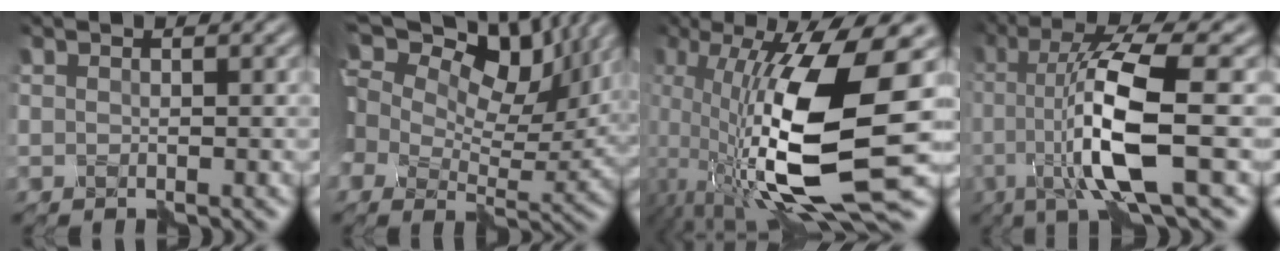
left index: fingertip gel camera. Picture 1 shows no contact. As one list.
[{"total": 15.7, "force": [7.9, 8.3, 10.7], "torque": [-0.242, 0.041, 0.112]}, {"total": 14.0, "force": [-2.9, 4.0, 13.1], "torque": [-0.250, -0.010, -0.054]}, {"total": 8.9, "force": [-1.2, 1.9, 8.6], "torque": [-0.134, 0.004, -0.025]}]